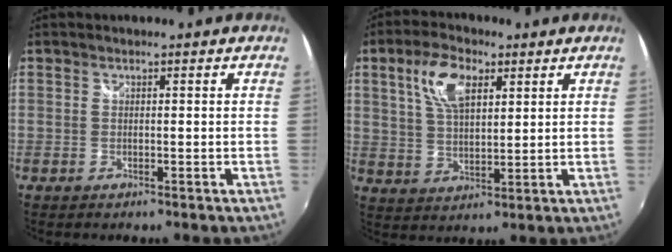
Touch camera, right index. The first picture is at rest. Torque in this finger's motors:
{"motor_torque": [0.29, 0.10, 0.20, 0.09]}